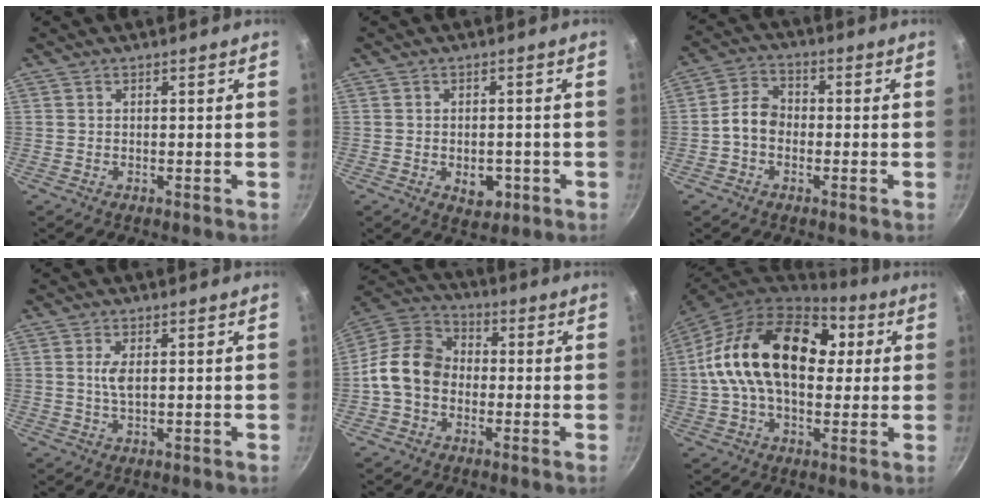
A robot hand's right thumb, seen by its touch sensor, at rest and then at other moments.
{"total": 4.9, "force": [-1.5, 3.3, 3.3], "torque": [-0.029, 0.006, -0.013]}
{"total": 6.1, "force": [-1.2, 4.6, 3.7], "torque": [-0.048, 0.026, -0.035]}
{"total": 3.1, "force": [0.6, 1.2, 2.7], "torque": [-0.054, -0.003, 0.013]}
{"total": 11.5, "force": [-1.8, 9.0, 6.9], "torque": [-0.096, 0.035, -0.059]}
{"total": 23.6, "force": [3.8, 15.3, 17.6], "torque": [-0.277, 0.028, 0.046]}